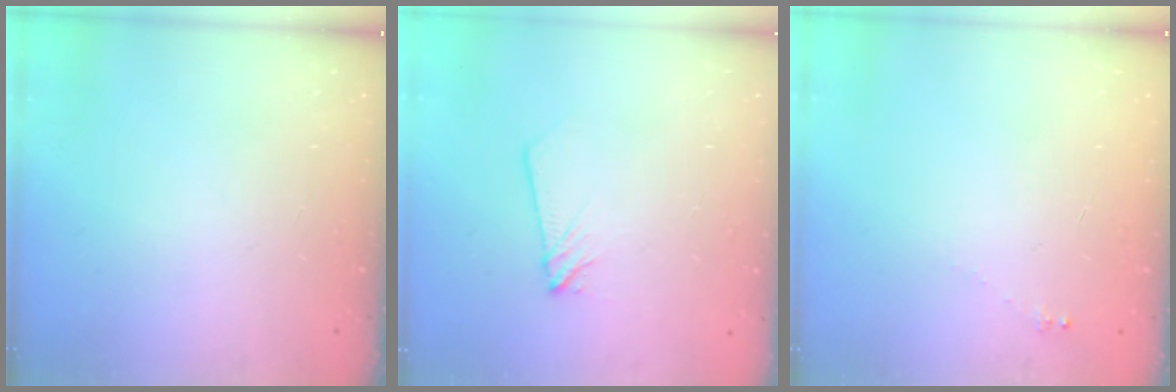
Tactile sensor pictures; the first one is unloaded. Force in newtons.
{"total": 3.8, "press": 3.7, "slide": 0.6}
{"total": 1.7, "press": 1.6, "slide": 0.2}